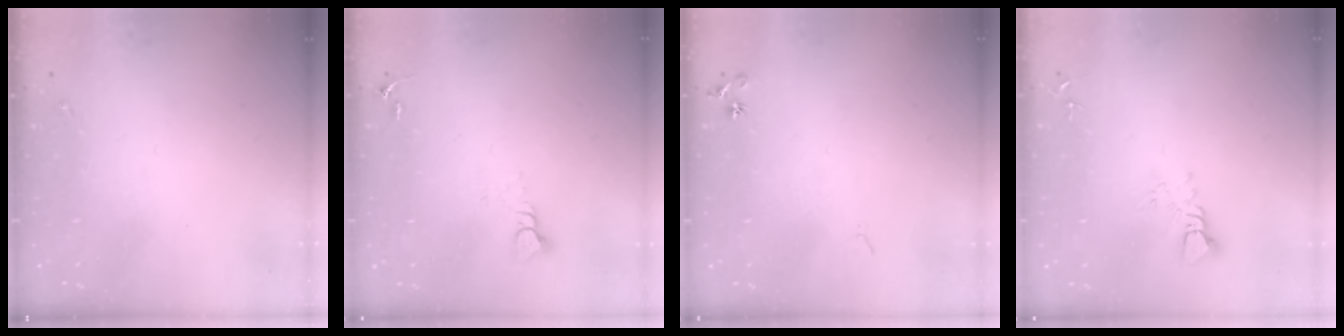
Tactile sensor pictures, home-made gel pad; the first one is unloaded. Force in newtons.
{"total": 3.9, "press": 3.9, "slide": 0.4}
{"total": 6.7, "press": 6.6, "slide": 1.0}
{"total": 5.3, "press": 5.3, "slide": 0.3}